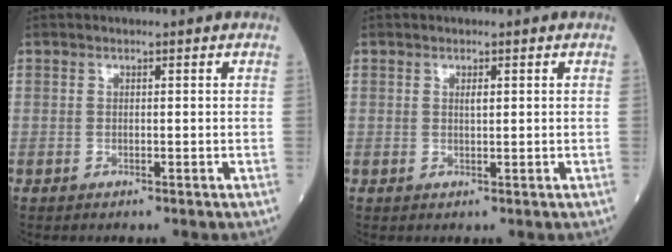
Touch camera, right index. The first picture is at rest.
{"total": 0.8, "force": [0.4, 0.2, 0.7], "torque": [-0.016, -0.001, 0.009]}